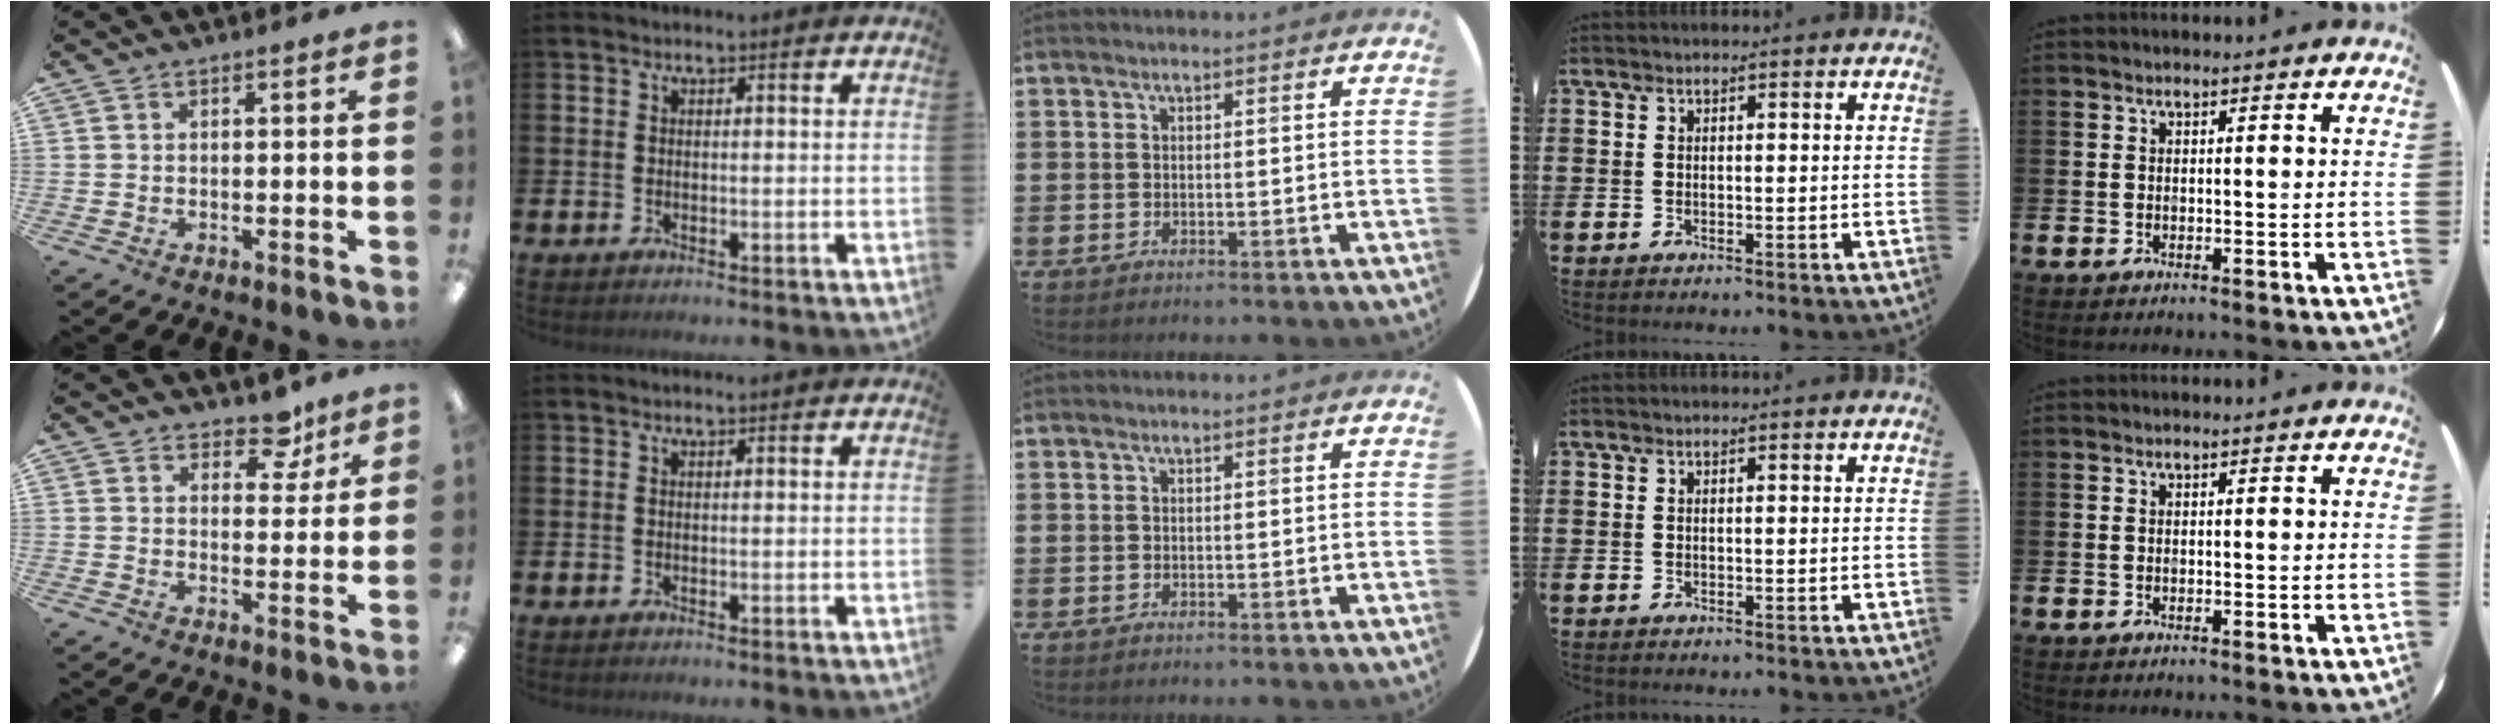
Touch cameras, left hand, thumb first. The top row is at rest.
{"thumb": {"total": 6.7, "force": [5.1, 3.6, 2.5], "torque": [-0.027, -0.028, 0.087]}}